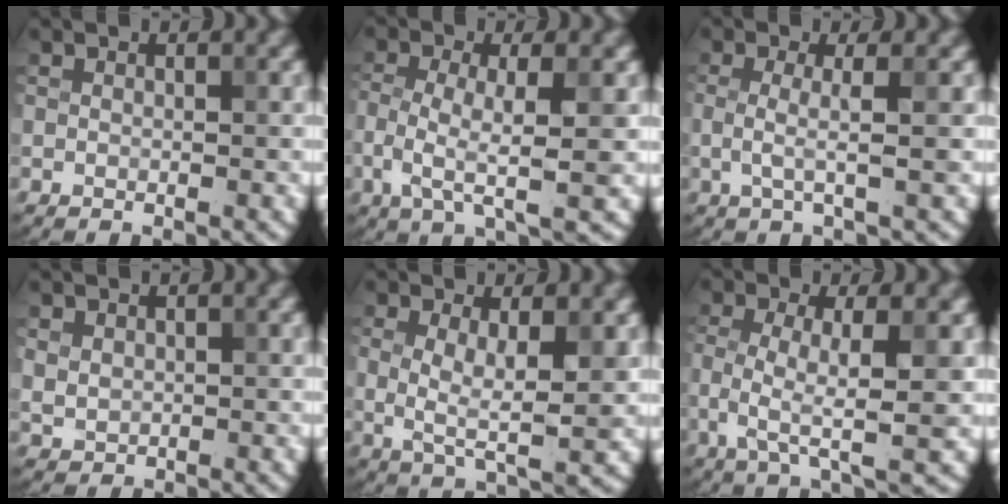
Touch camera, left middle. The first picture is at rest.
{"total": 5.1, "force": [-1.2, 1.5, 4.7], "torque": [-0.103, -0.004, -0.026]}
{"total": 2.5, "force": [-0.2, 0.5, 2.4], "torque": [-0.053, -0.004, -0.006]}
{"total": 1.6, "force": [0.4, 1.3, 0.8], "torque": [-0.021, -0.002, 0.014]}
{"total": 4.5, "force": [0.4, 1.6, 4.2], "torque": [-0.087, -0.004, 0.007]}
{"total": 5.2, "force": [-0.8, 1.3, 5.0], "torque": [-0.105, -0.007, -0.015]}